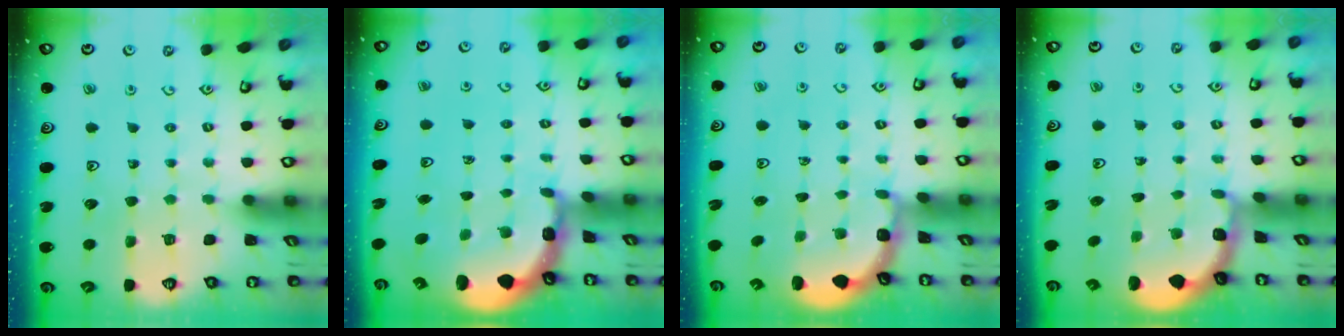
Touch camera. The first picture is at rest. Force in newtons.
{"total": 2.2, "press": 2.0, "slide": 1.0}
{"total": 1.9, "press": 1.5, "slide": 1.1}
{"total": 1.7, "press": 1.7, "slide": 0.4}